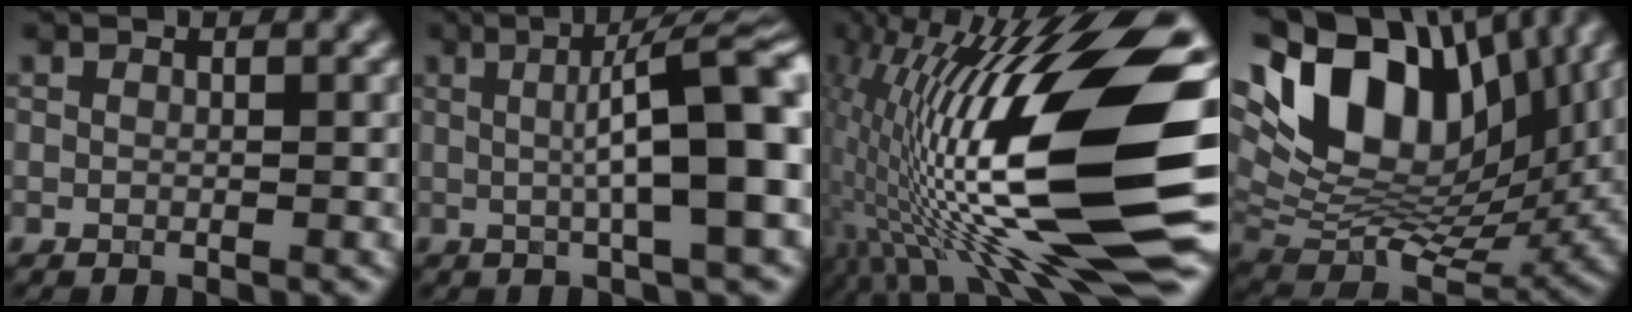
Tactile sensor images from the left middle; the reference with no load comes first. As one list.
[{"total": 9.9, "force": [0.7, 2.0, 9.7], "torque": [-0.120, 0.015, 0.007]}, {"total": 17.3, "force": [0.2, 4.8, 16.6], "torque": [-0.296, 0.019, 0.007]}, {"total": 13.6, "force": [4.7, 7.9, 10.0], "torque": [-0.178, 0.018, 0.083]}]